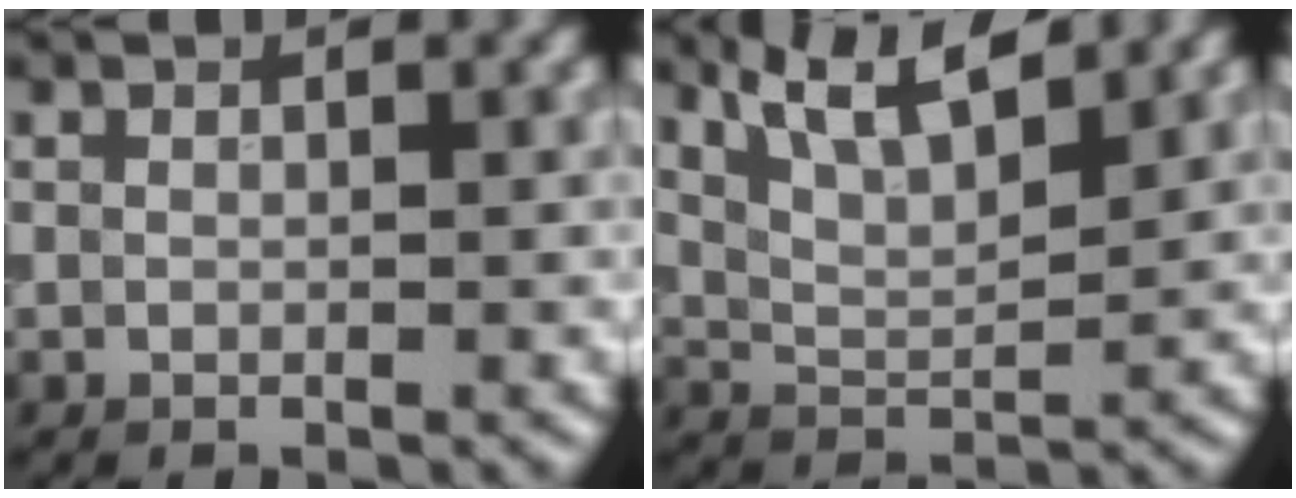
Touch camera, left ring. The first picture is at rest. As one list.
[{"total": 6.1, "force": [4.1, 1.8, 4.1], "torque": [-0.075, 0.014, 0.068]}]